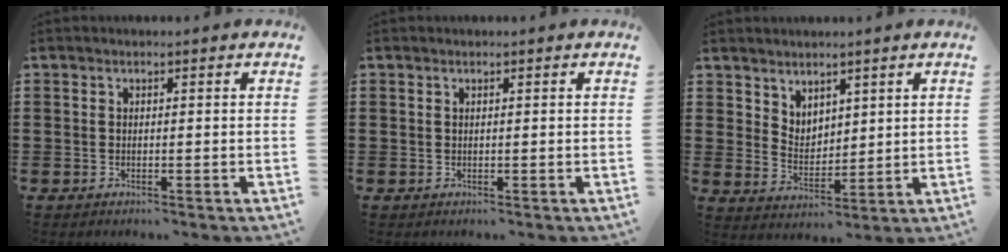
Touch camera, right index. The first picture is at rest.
{"total": 0.0}
{"total": 4.2, "force": [3.5, 2.3, 0.0], "torque": [-0.013, -0.003, 0.067]}